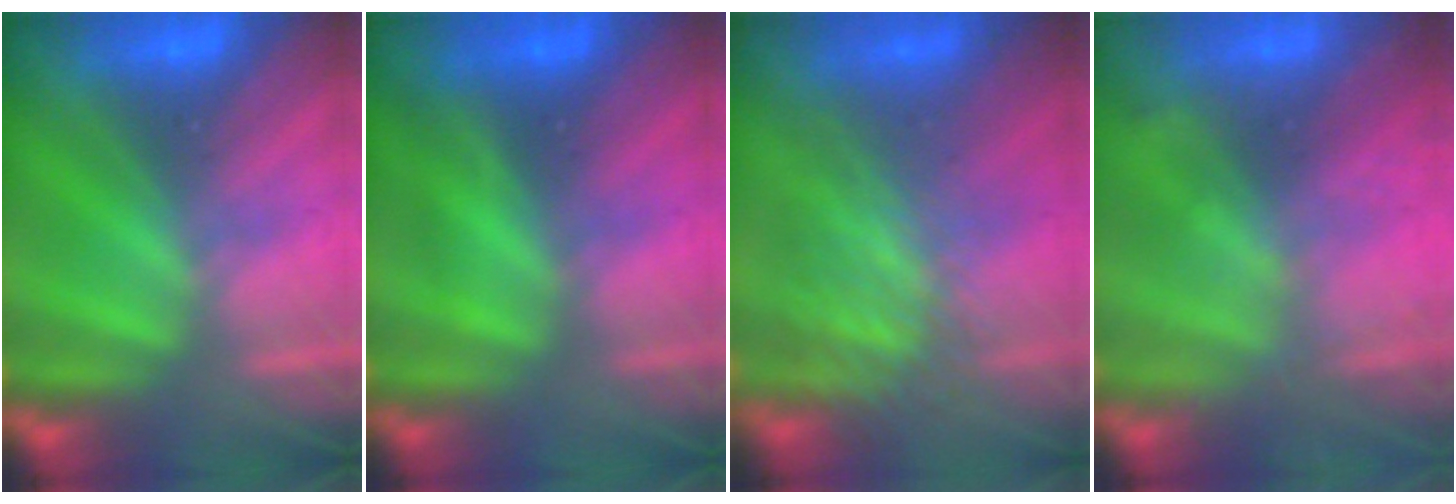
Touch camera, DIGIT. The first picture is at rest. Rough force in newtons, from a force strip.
{"total": 1.7}
{"total": 2.9}
{"total": 2.1}